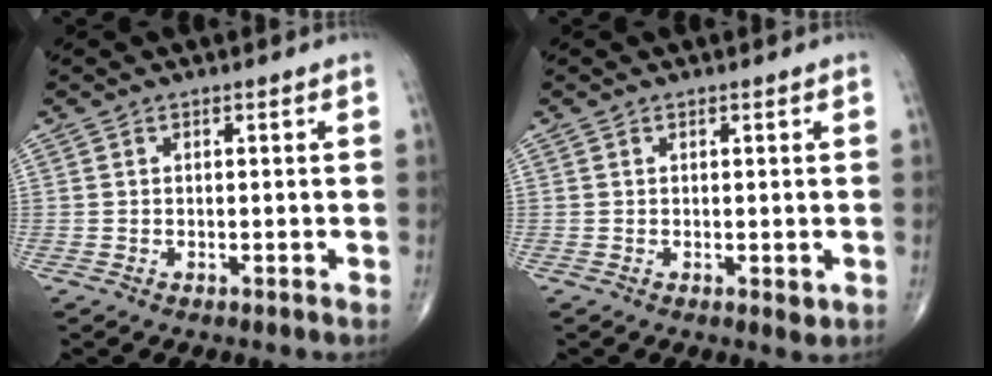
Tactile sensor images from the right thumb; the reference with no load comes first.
{"total": 1.3, "force": [-0.1, 0.4, 1.2], "torque": [-0.017, -0.007, 0.001]}